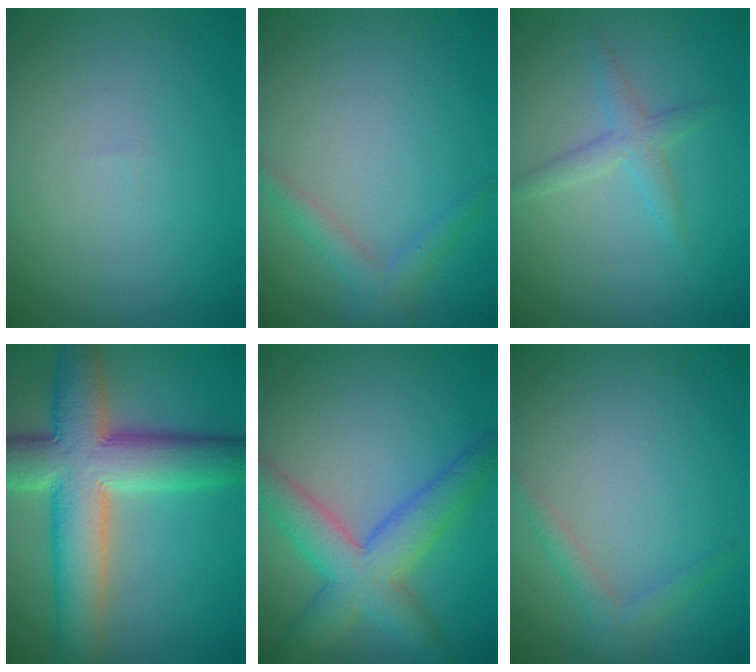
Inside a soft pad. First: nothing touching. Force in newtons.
{"total": 1.8, "press": 1.8, "slide": 0.1}
{"total": 2.0, "press": 2.0, "slide": 0.2}
{"total": 10.9, "press": 10.9, "slide": 0.7}
{"total": 6.3, "press": 6.3, "slide": 0.3}
{"total": 1.5, "press": 1.5, "slide": 0.1}